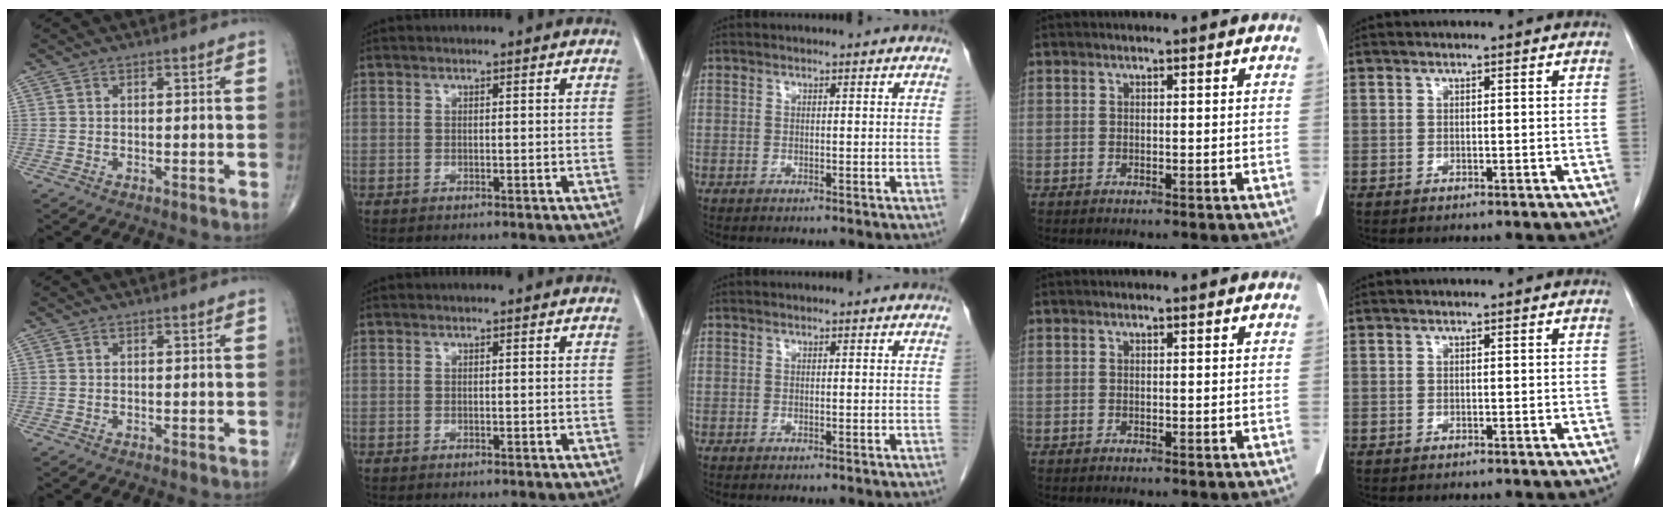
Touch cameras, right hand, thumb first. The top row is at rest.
{}